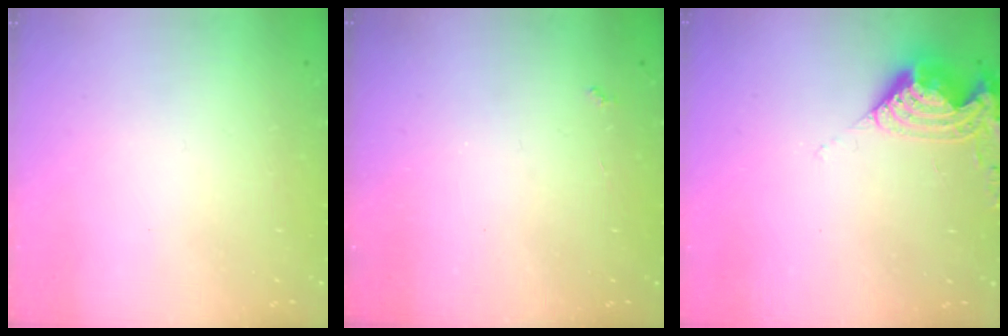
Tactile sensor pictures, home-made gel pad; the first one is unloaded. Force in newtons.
{"total": 2.2, "press": 2.1, "slide": 0.4}
{"total": 9.6, "press": 9.5, "slide": 1.4}